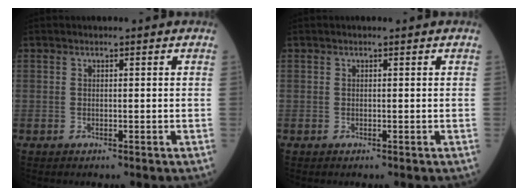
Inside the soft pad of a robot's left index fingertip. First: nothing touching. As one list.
[{"total": 0.0}]